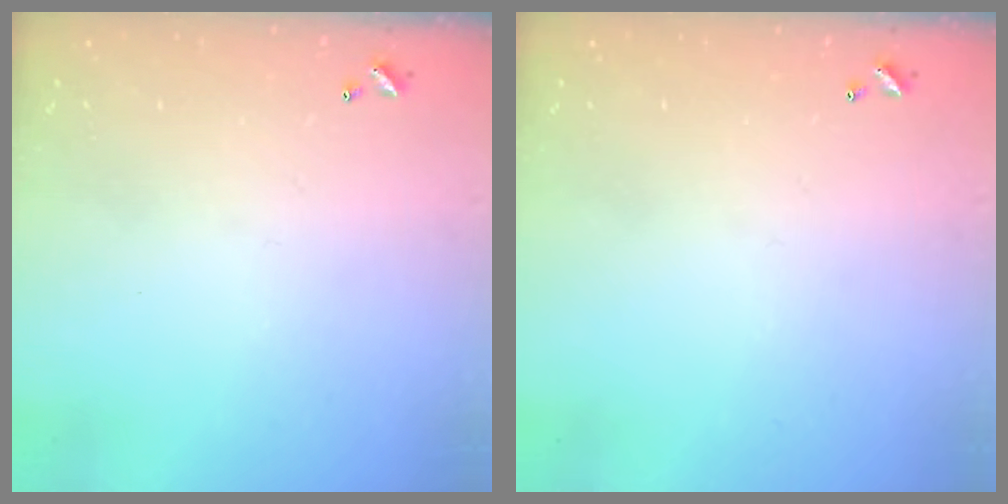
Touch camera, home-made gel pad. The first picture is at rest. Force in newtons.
{"total": 0.0}